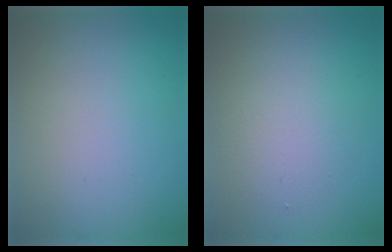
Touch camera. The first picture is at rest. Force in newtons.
{"total": 2.9, "press": 2.9, "slide": 0.2}